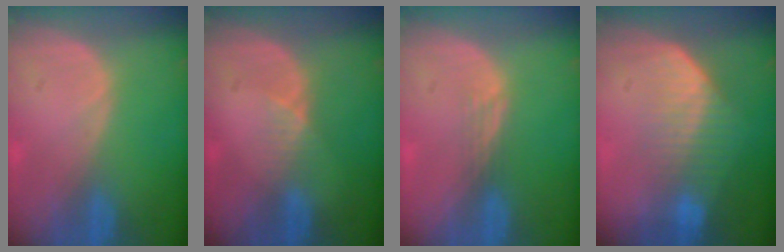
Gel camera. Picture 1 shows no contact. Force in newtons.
{"total": 2.3, "press": 1.8, "slide": 1.4}
{"total": 1.5, "press": 1.2, "slide": 0.9}
{"total": 7.3, "press": 6.3, "slide": 3.7}